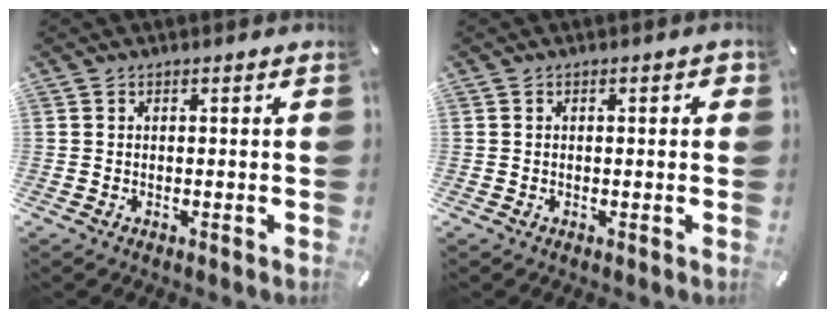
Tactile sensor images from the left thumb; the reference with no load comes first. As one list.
[{"total": 1.8, "force": [-0.1, 0.9, 1.5], "torque": [-0.028, 0.005, -0.003]}]